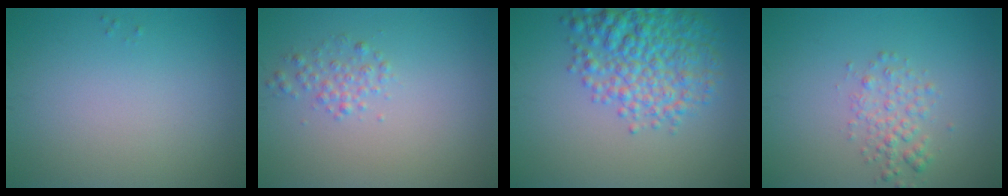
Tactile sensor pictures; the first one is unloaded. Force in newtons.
{"total": 1.5, "press": 1.5, "slide": 0.0}
{"total": 6.4, "press": 6.4, "slide": 0.2}
{"total": 2.2, "press": 2.2, "slide": 0.1}